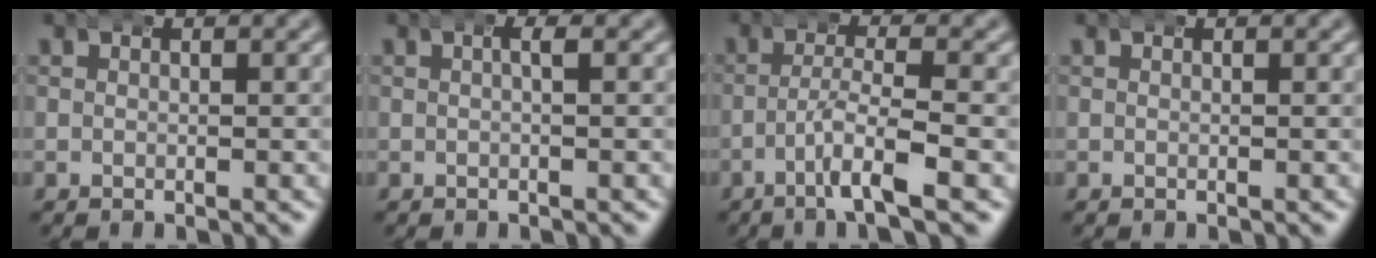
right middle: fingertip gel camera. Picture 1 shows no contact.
{"total": 1.1, "force": [0.3, 0.2, 1.0], "torque": [-0.011, 0.005, 0.003]}
{"total": 4.2, "force": [-2.3, 0.3, 3.5], "torque": [-0.059, 0.004, -0.044]}
{"total": 0.0}